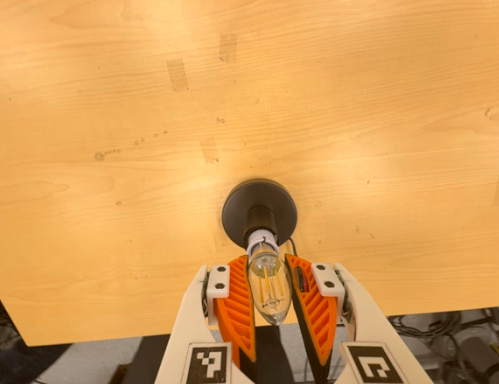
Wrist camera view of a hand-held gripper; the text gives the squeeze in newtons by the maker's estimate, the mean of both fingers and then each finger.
{"total": 14.5, "left": 13.8, "right": 15.1}